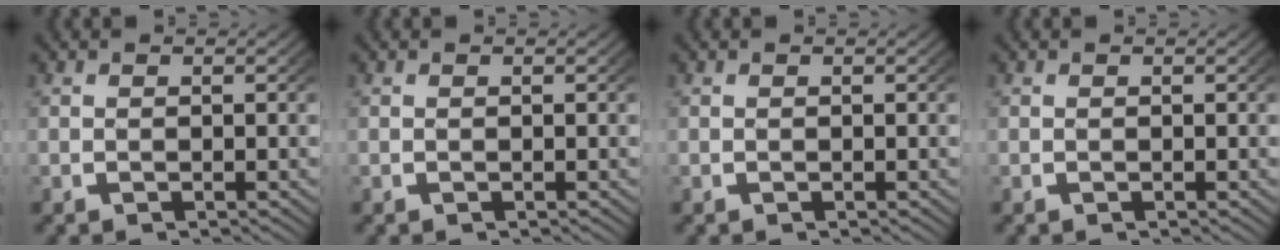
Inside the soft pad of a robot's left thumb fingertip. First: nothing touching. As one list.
[{"total": 0.0}, {"total": 0.0}, {"total": 0.0}]